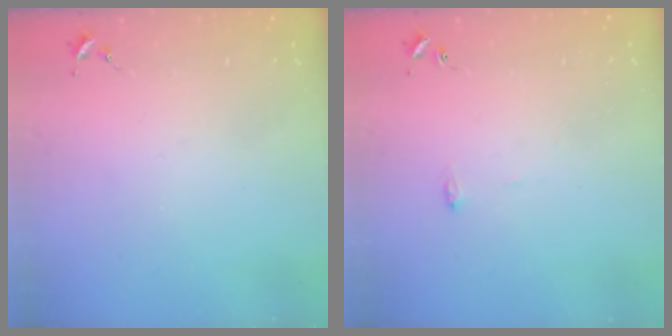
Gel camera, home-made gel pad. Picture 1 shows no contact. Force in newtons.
{"total": 4.4, "press": 4.4, "slide": 0.4}